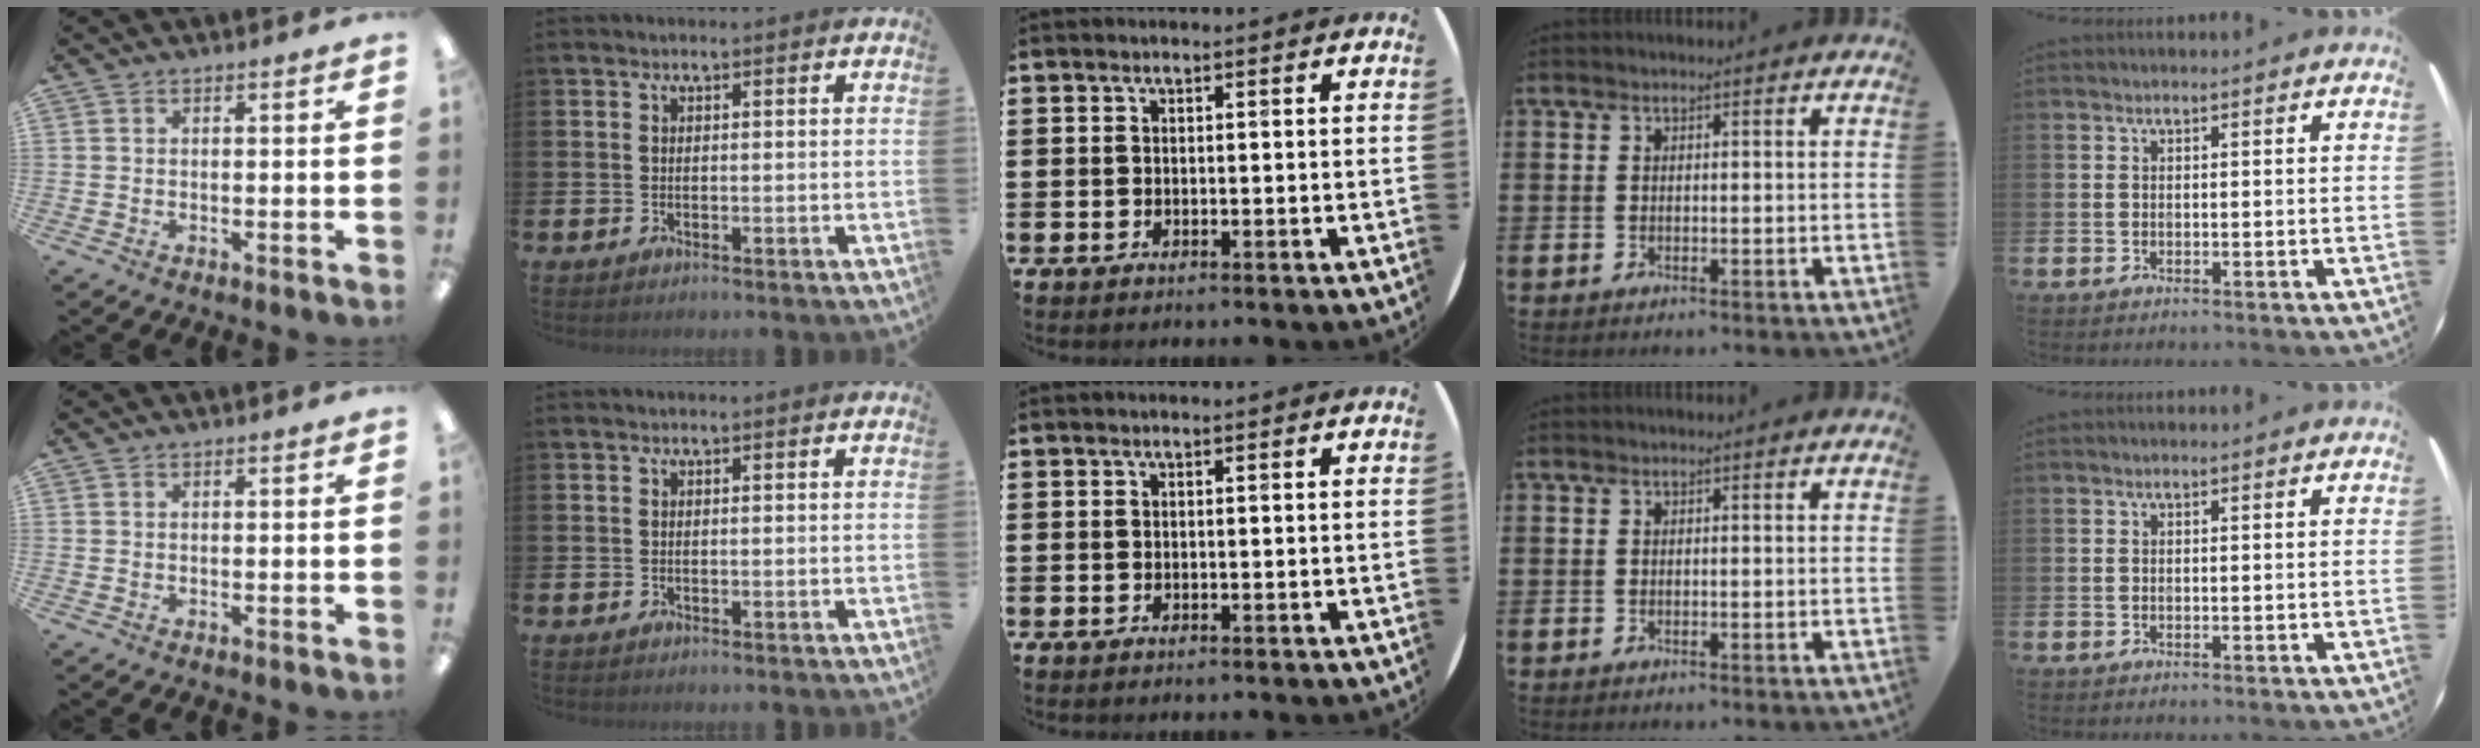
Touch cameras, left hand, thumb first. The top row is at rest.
{}